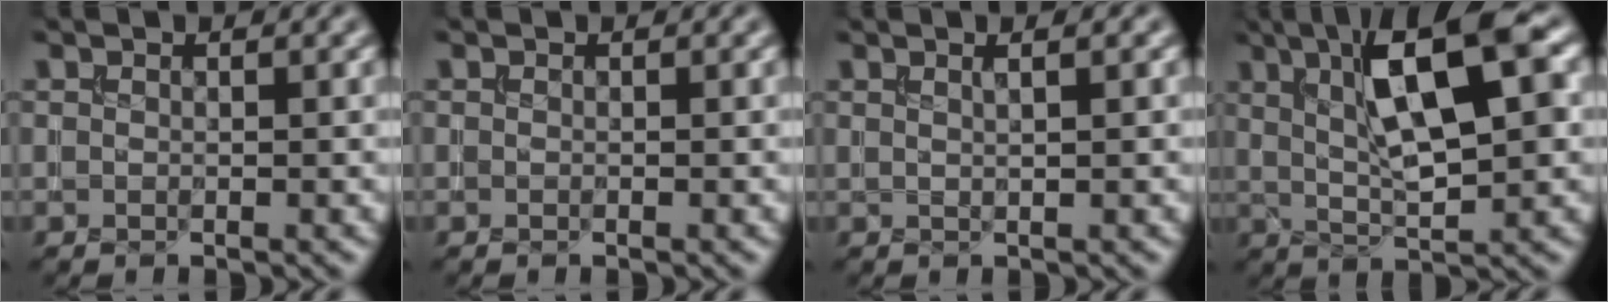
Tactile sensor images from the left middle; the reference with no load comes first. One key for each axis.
{"total": 0.0}
{"total": 2.0, "fx": 1.0, "fy": 0.7, "fz": 1.6, "tx": -0.010, "ty": 0.001, "tz": 0.000}
{"total": 9.8, "fx": 3.0, "fy": 2.7, "fz": 8.9, "tx": -0.141, "ty": 0.008, "tz": 0.049}